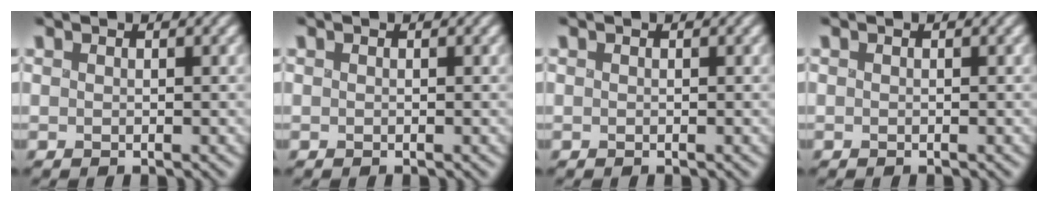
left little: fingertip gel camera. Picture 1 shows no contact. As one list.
[{"total": 0.0}, {"total": 0.0}, {"total": 0.0}]